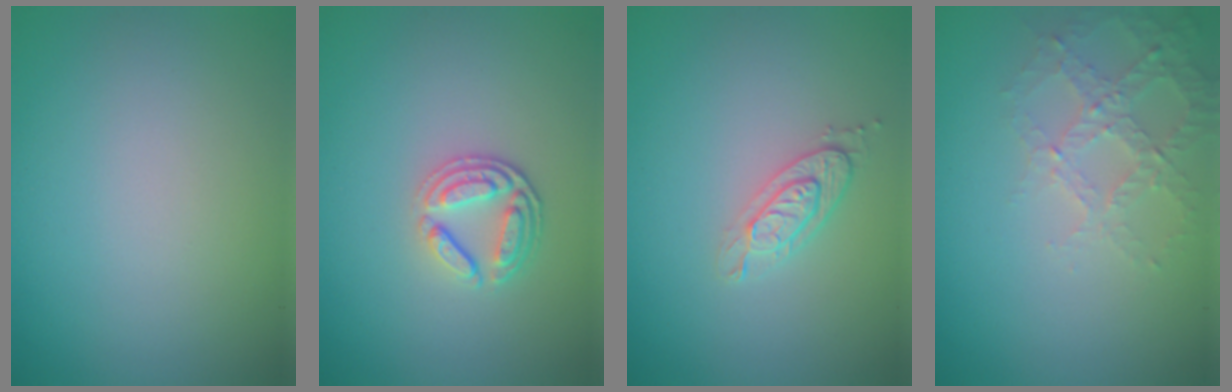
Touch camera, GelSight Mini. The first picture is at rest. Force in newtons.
{"total": 2.9, "press": 2.5, "slide": 1.5}
{"total": 2.1, "press": 1.9, "slide": 0.9}
{"total": 2.8, "press": 2.7, "slide": 0.8}